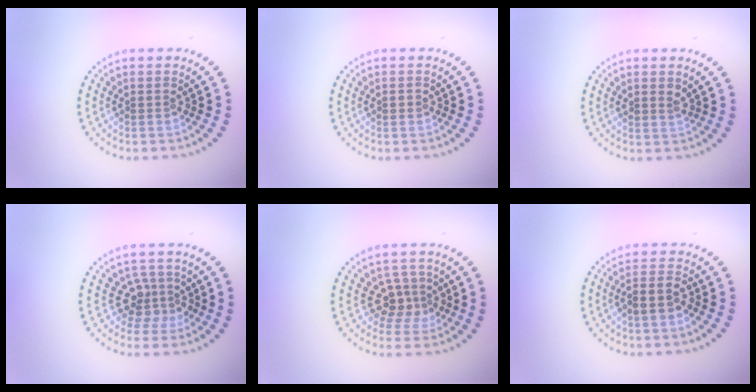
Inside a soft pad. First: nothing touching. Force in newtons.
{"total": 0.9, "press": 0.9, "slide": 0.0}
{"total": 0.9, "press": 0.8, "slide": 0.3}
{"total": 2.7, "press": 2.0, "slide": 1.8}
{"total": 2.7, "press": 2.4, "slide": 1.3}
{"total": 2.4, "press": 2.2, "slide": 1.0}